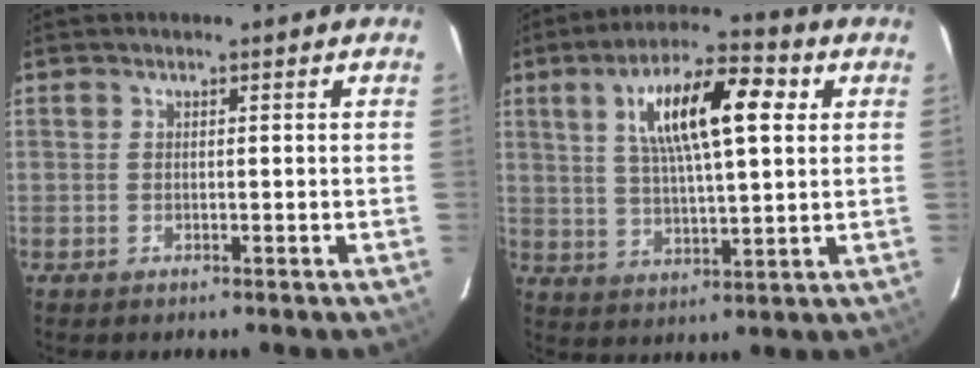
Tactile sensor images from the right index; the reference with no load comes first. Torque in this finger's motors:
{"motor_torque": [0.58, 0.15, 0.61, 0.21]}